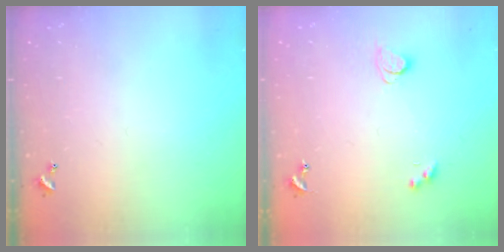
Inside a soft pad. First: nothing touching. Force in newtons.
{"total": 2.4, "press": 2.3, "slide": 0.6}